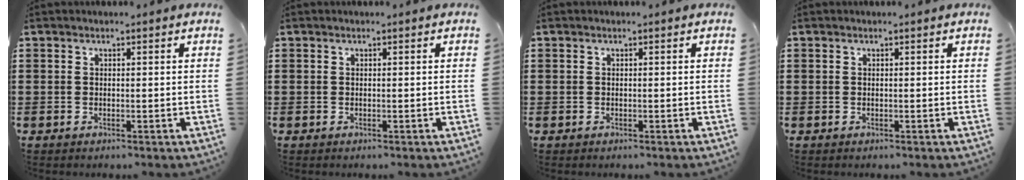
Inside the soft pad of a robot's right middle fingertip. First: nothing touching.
{"total": 0.0}
{"total": 0.0}
{"total": 0.0}